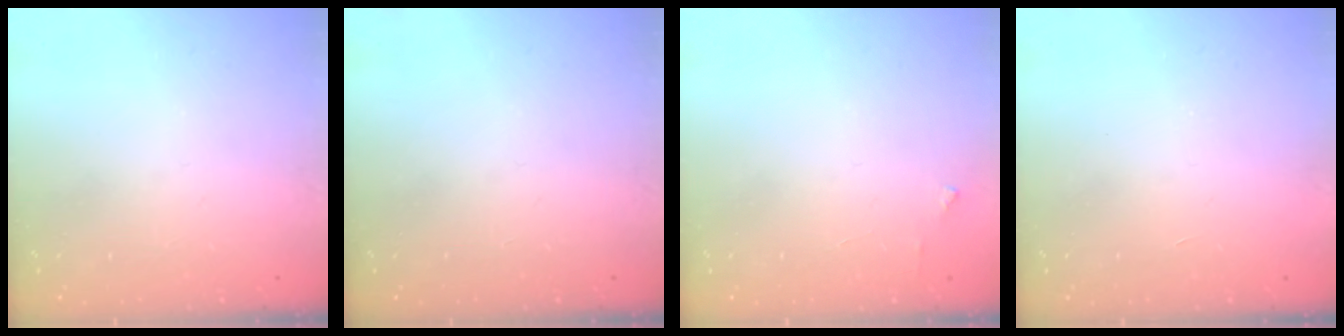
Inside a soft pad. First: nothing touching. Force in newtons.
{"total": 0.0}
{"total": 2.6, "press": 2.6, "slide": 0.2}
{"total": 1.7, "press": 1.7, "slide": 0.1}